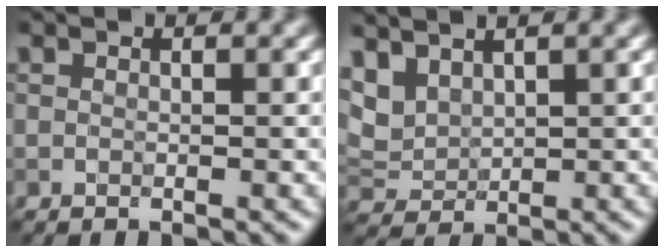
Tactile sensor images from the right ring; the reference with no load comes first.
{"total": 3.3, "force": [2.4, 1.7, 1.5], "torque": [-0.039, 0.004, 0.050]}